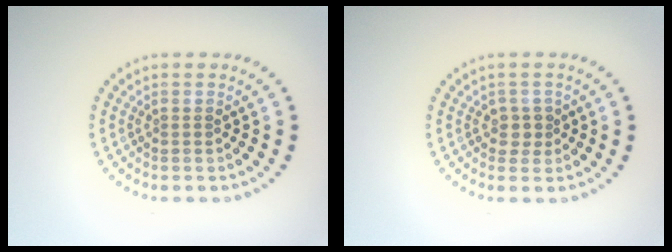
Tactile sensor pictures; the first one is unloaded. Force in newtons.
{"total": 1.4, "press": 1.1, "slide": 0.8}